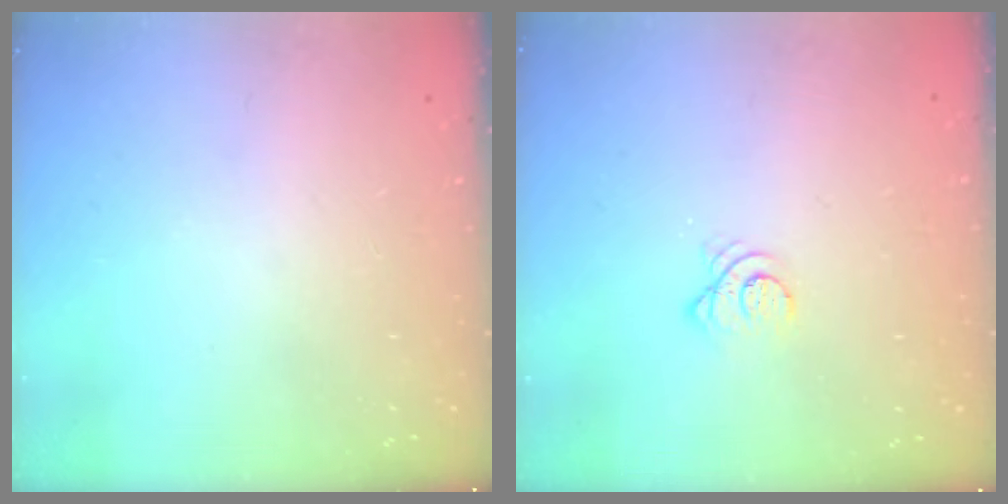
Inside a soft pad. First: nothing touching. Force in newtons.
{"total": 3.1, "press": 3.1, "slide": 0.3}